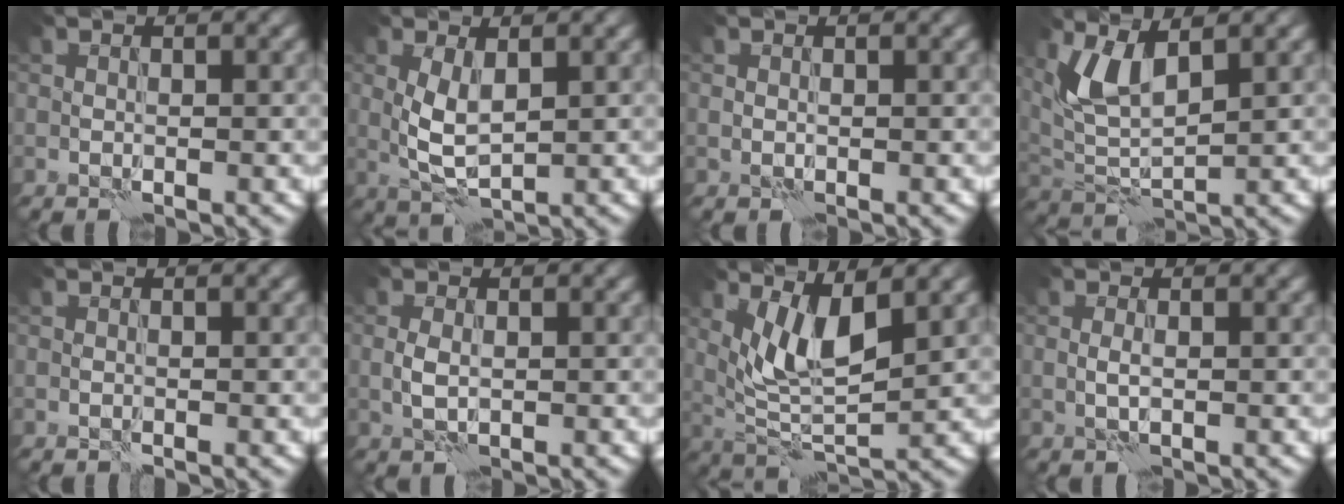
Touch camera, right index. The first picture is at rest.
{"total": 3.3, "force": [1.0, 1.3, 2.8], "torque": [-0.065, -0.003, 0.023]}
{"total": 0.0}
{"total": 4.4, "force": [2.4, 1.5, 3.4], "torque": [-0.083, -0.006, 0.051]}
{"total": 0.0}
{"total": 1.4, "force": [0.0, 0.7, 1.2], "torque": [-0.029, 0.003, 0.000]}
{"total": 4.7, "force": [2.4, 1.3, 3.9], "torque": [-0.076, -0.011, 0.050]}
{"total": 0.9, "force": [0.0, 0.1, 0.9], "torque": [-0.022, 0.003, -0.002]}